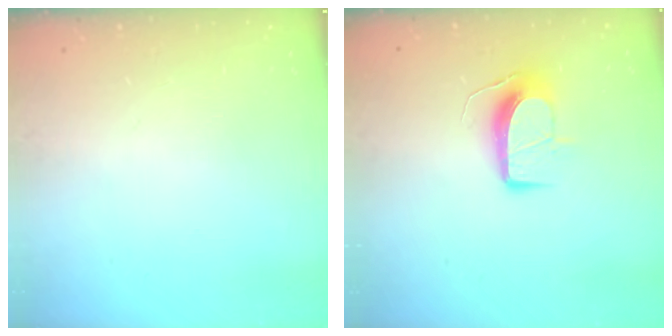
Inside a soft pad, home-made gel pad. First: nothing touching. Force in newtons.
{"total": 10.2, "press": 10.2, "slide": 0.0}